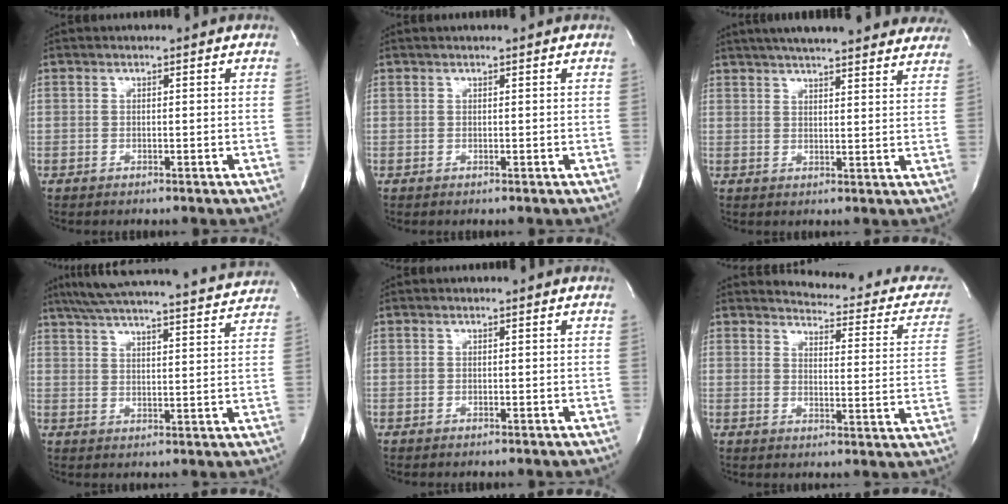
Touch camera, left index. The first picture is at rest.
{"total": 2.5, "force": [2.3, 0.1, 1.0], "torque": [-0.011, 0.018, 0.027]}
{"total": 24.5, "force": [21.5, 3.9, 11.0], "torque": [-0.177, -0.002, 0.264]}
{"total": 24.3, "force": [22.5, 1.7, 9.0], "torque": [-0.152, -0.011, 0.292]}
{"total": 0.0}
{"total": 15.6, "force": [14.5, 4.2, 3.9], "torque": [-0.021, -0.062, 0.137]}